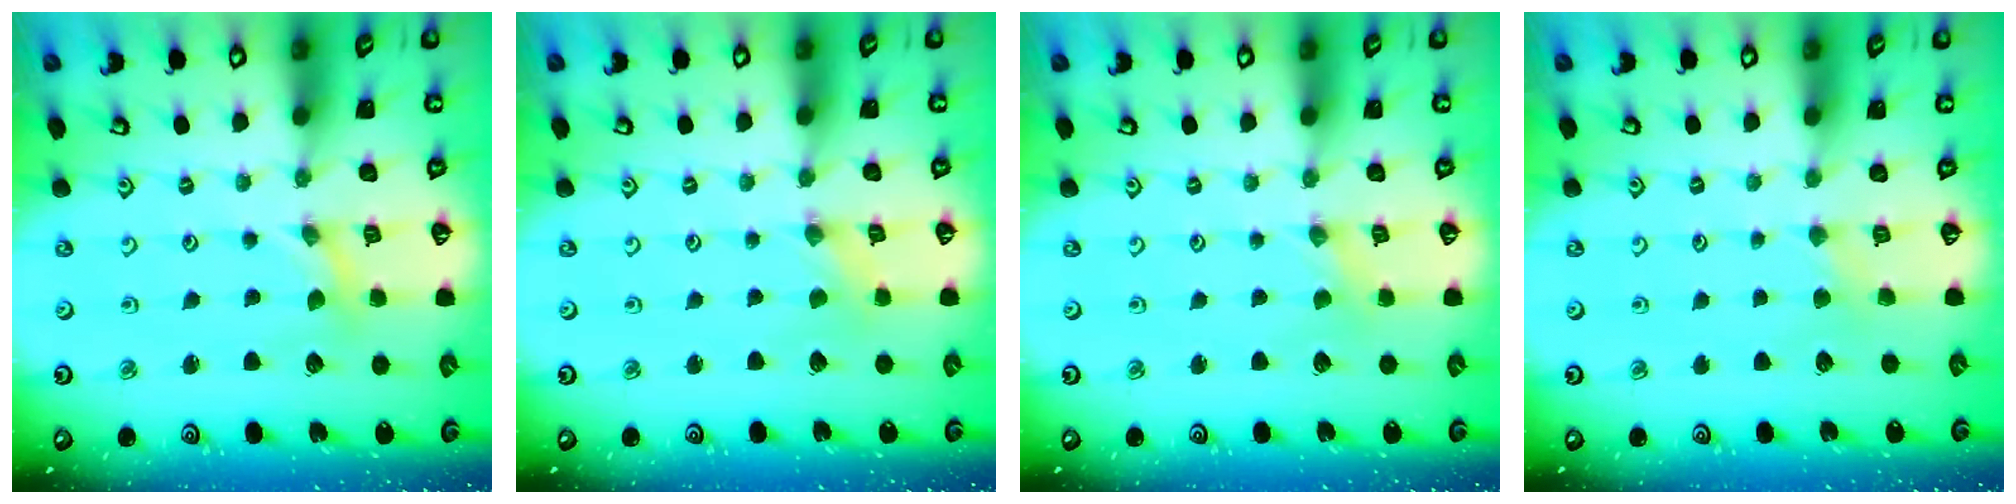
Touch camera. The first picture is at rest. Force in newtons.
{"total": 0.0}
{"total": 0.0}
{"total": 2.5, "press": 2.4, "slide": 0.4}